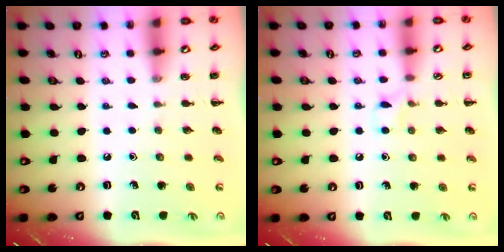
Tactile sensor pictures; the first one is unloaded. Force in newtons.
{"total": 4.7, "press": 4.3, "slide": 1.8}